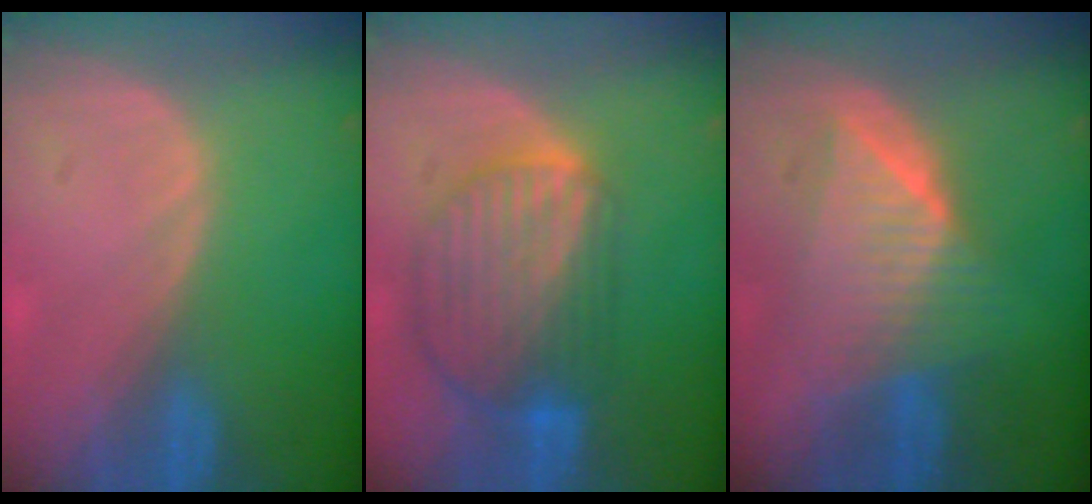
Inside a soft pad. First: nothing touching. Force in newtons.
{"total": 9.6, "press": 8.1, "slide": 5.1}
{"total": 7.7, "press": 7.7, "slide": 0.3}